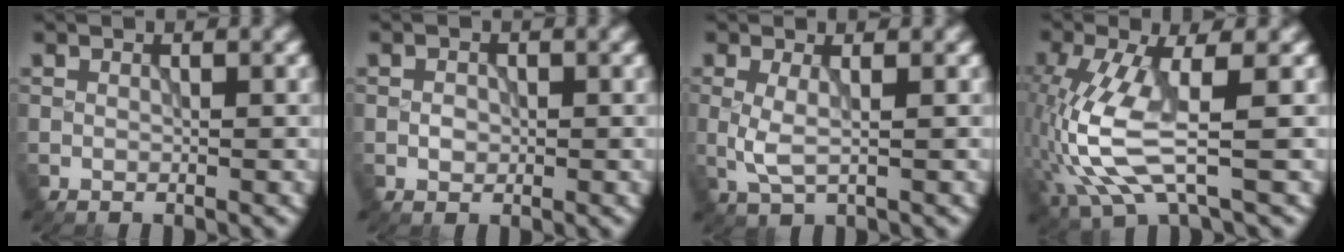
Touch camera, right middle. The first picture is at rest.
{"total": 1.0, "force": [-0.2, 0.8, 0.5], "torque": [-0.008, -0.001, -0.005]}
{"total": 2.0, "force": [0.0, 0.5, 2.0], "torque": [-0.049, -0.004, 0.000]}
{"total": 7.2, "force": [-1.3, 2.1, 6.7], "torque": [-0.174, -0.005, -0.021]}